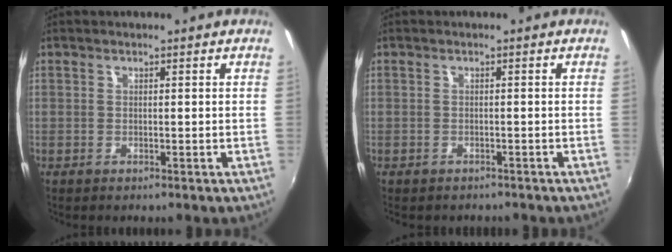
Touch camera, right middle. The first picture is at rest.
{"total": 2.1, "force": [-1.8, 0.9, 0.5], "torque": [-0.016, -0.011, -0.024]}